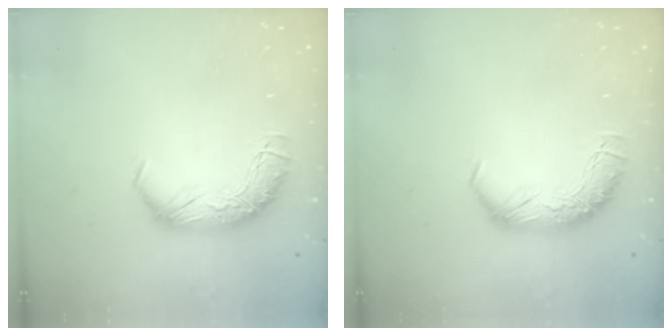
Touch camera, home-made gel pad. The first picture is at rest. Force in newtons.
{"total": 0.0}